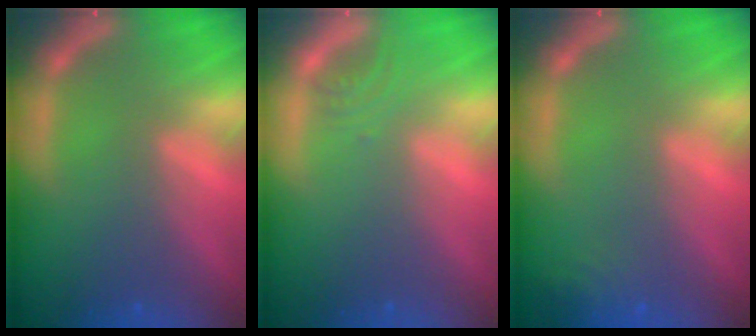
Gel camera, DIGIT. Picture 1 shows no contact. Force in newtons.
{"total": 1.4}
{"total": 3.0}